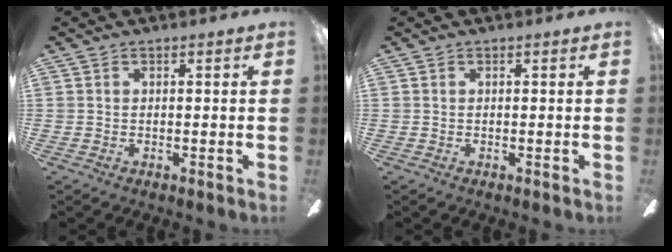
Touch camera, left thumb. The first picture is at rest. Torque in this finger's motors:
{"motor_torque": [-0.01, 0.01, -0.03, 0.09, 0.00]}